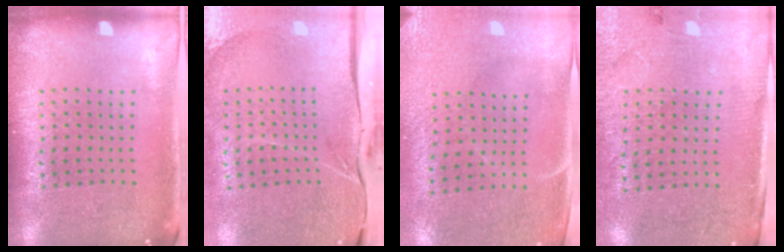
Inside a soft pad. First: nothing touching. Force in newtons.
{"total": 4.4, "press": 3.6, "slide": 2.5}
{"total": 2.9, "press": 2.5, "slide": 1.6}
{"total": 2.8, "press": 2.6, "slide": 1.2}